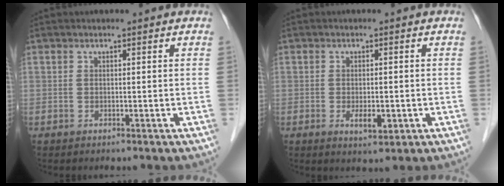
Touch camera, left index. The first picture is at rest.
{"total": 3.1, "force": [-0.9, 1.2, 2.7], "torque": [-0.046, -0.004, -0.007]}